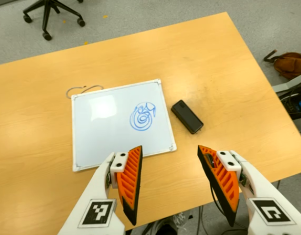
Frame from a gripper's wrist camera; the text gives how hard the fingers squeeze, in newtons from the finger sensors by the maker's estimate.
{"total": 0.0}